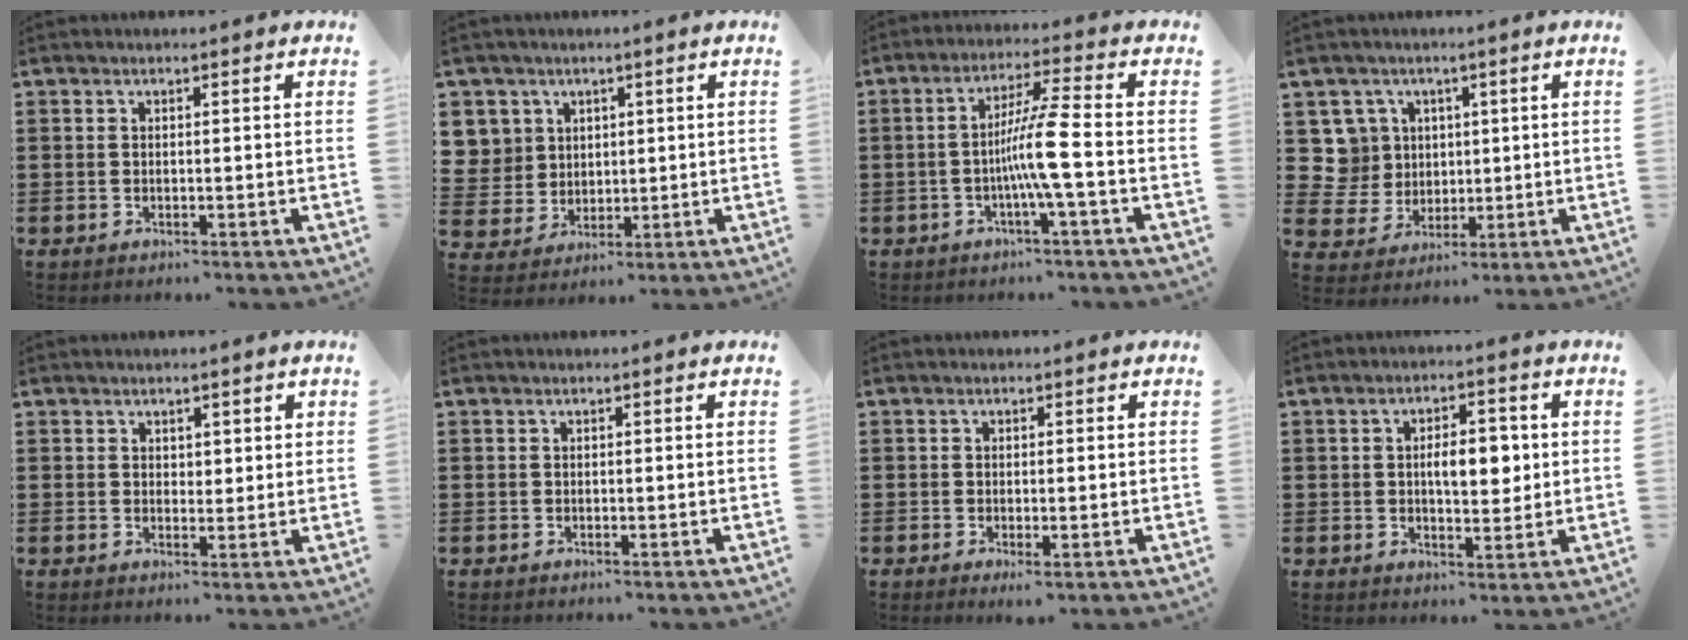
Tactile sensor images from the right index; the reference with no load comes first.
{"total": 6.5, "force": [2.0, 6.1, 0.4], "torque": [-0.050, 0.007, 0.040]}
{"total": 7.5, "force": [-1.8, -0.7, 7.3], "torque": [-0.134, -0.010, -0.038]}
{"total": 8.1, "force": [2.2, 7.5, 2.2], "torque": [-0.086, 0.010, 0.043]}
{"total": 1.8, "force": [1.2, 1.3, 0.2], "torque": [-0.001, 0.005, 0.022]}
{"total": 0.0}
{"total": 0.9, "force": [-0.3, 0.1, 0.9], "torque": [-0.018, -0.006, -0.003]}
{"total": 6.0, "force": [0.4, 2.8, 5.3], "torque": [-0.080, 0.000, -0.002]}